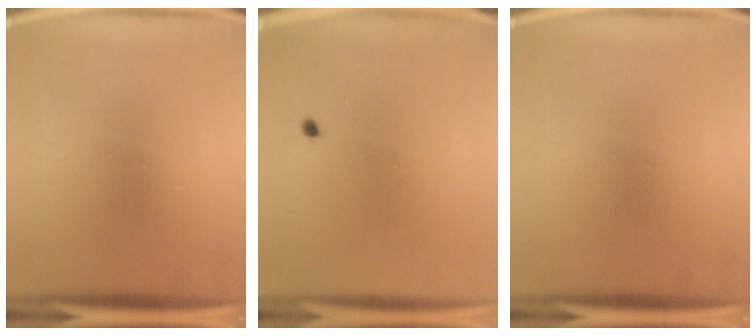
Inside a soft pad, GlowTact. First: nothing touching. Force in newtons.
{"total": 0.5}
{"total": 0.0}